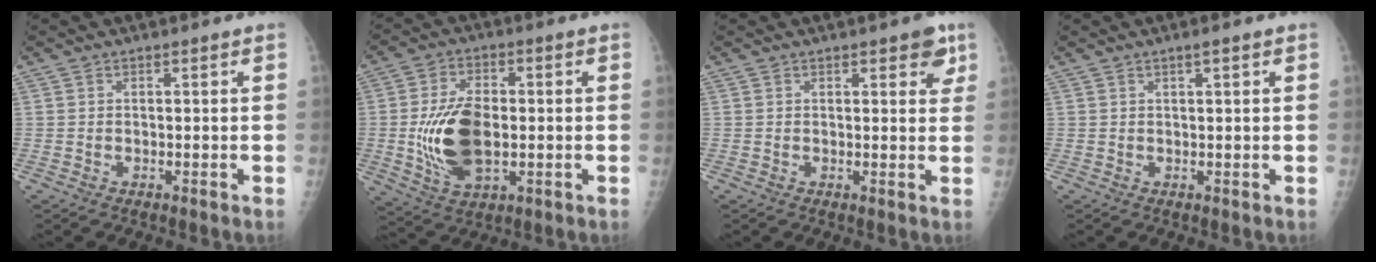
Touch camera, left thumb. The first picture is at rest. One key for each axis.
{"total": 13.1, "fx": -1.2, "fy": 7.5, "fz": 10.7, "tx": -0.191, "ty": -0.001, "tz": -0.013}
{"total": 4.1, "fx": 2.2, "fy": 1.9, "fz": 2.9, "tx": -0.007, "ty": -0.007, "tz": 0.020}
{"total": 1.3, "fx": 0.7, "fy": 0.1, "fz": 1.2, "tx": -0.018, "ty": 0.001, "tz": 0.011}